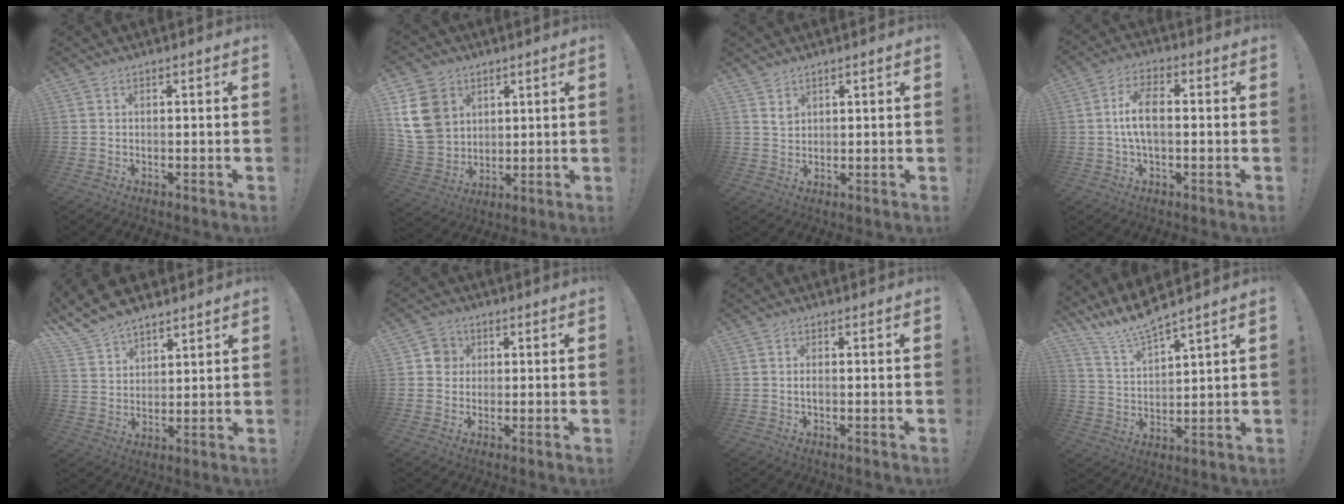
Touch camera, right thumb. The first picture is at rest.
{"total": 14.9, "force": [5.7, 11.9, 6.9], "torque": [-0.123, -0.027, 0.116]}
{"total": 3.3, "force": [2.4, 2.2, 0.5], "torque": [0.000, -0.018, 0.044]}
{"total": 8.9, "force": [-0.1, 4.3, 7.8], "torque": [-0.147, 0.005, -0.002]}
{"total": 10.0, "force": [8.5, 4.3, 2.8], "torque": [-0.079, -0.057, 0.169]}
{"total": 4.8, "force": [0.9, 4.6, 1.3], "torque": [-0.012, 0.006, 0.016]}
{"total": 1.0, "force": [-0.2, 0.4, 0.9], "torque": [-0.018, 0.001, -0.004]}
{"total": 9.6, "force": [9.0, 0.2, 3.5], "torque": [-0.088, -0.063, 0.162]}